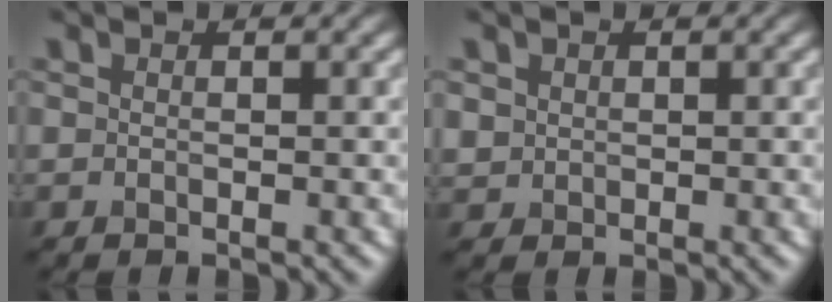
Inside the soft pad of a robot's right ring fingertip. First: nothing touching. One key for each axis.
{"total": 1.2, "fx": 0.4, "fy": 1.1, "fz": 0.1, "tx": 0.001, "ty": -0.005, "tz": 0.009}